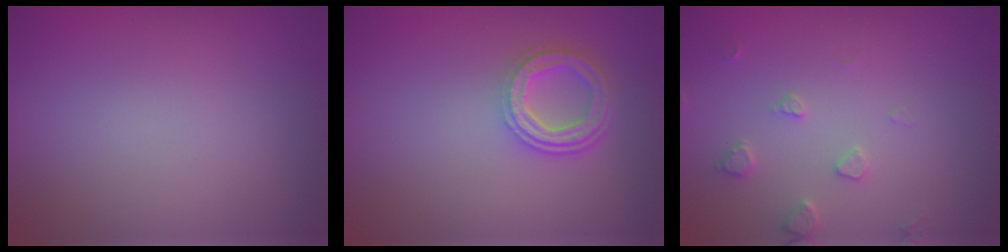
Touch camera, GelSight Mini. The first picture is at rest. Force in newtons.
{"total": 4.2, "press": 3.3, "slide": 2.6}
{"total": 1.9, "press": 1.8, "slide": 0.3}